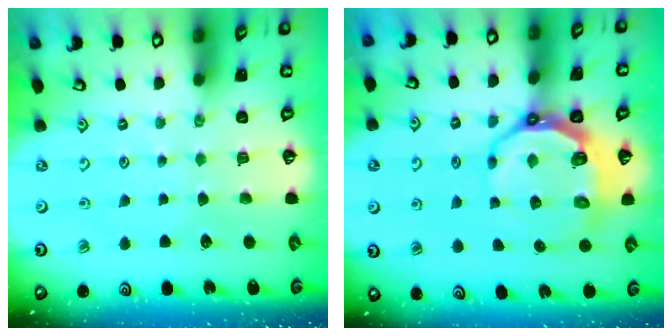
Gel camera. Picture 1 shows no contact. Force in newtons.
{"total": 10.0, "press": 9.1, "slide": 4.2}